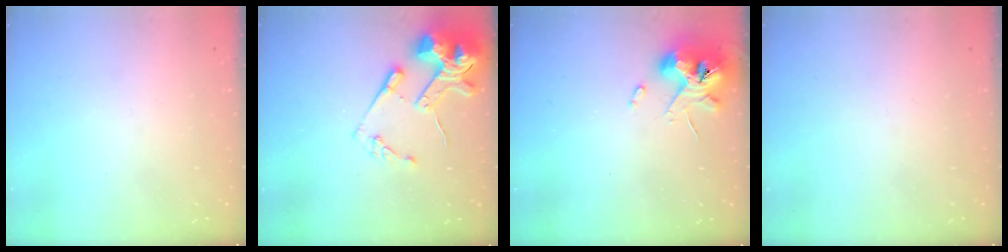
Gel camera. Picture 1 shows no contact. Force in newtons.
{"total": 15.3, "press": 15.2, "slide": 2.0}
{"total": 11.0, "press": 10.9, "slide": 1.6}
{"total": 0.0}